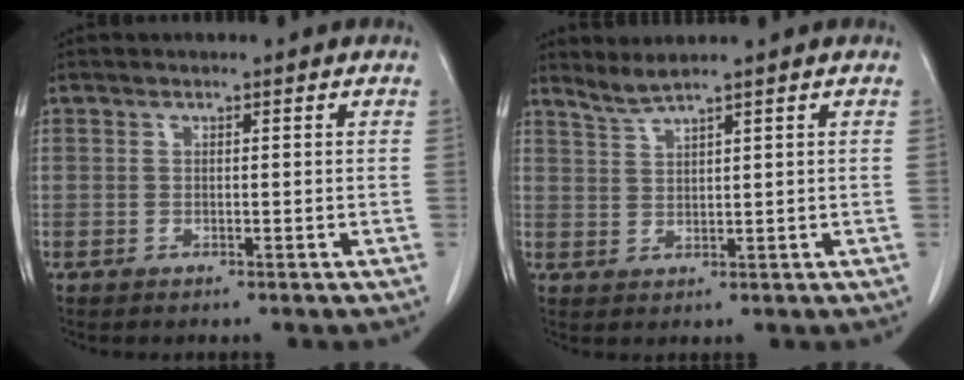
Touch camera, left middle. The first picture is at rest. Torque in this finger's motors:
{"motor_torque": [0.40, -0.50, -0.10, -0.01]}